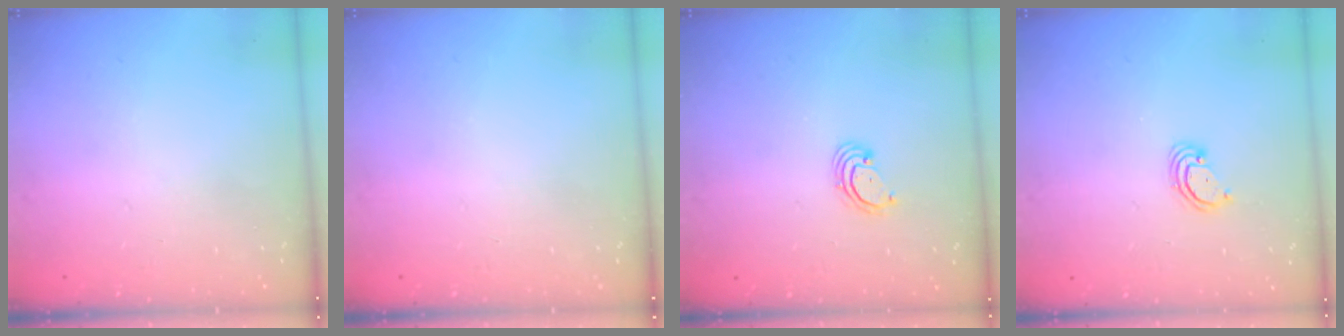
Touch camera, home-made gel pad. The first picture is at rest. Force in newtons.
{"total": 0.0}
{"total": 2.7, "press": 2.7, "slide": 0.3}
{"total": 2.8, "press": 2.8, "slide": 0.3}